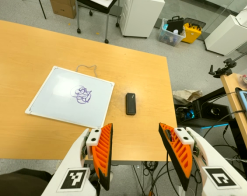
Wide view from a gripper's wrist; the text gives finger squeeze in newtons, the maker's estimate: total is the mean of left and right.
{"total": 0.0}